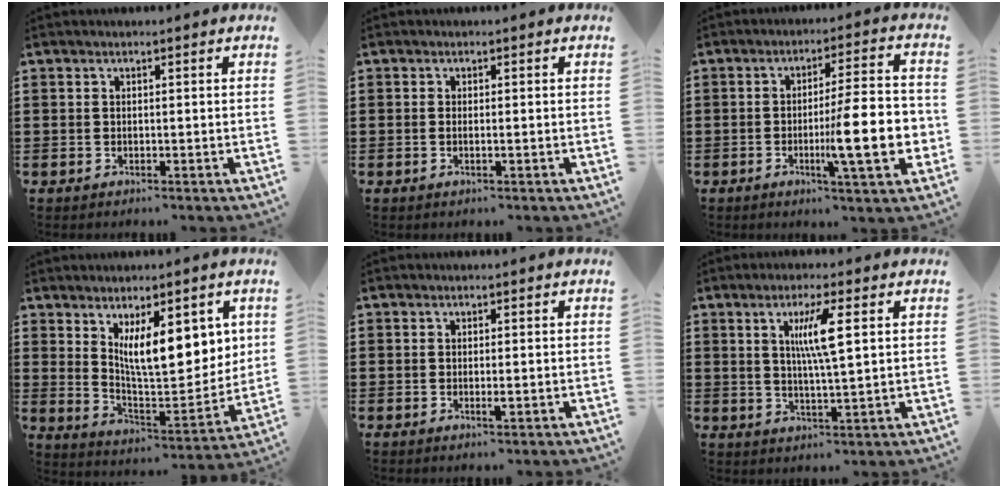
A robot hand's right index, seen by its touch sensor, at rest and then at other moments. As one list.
[{"total": 0.7, "force": [-0.3, 0.0, 0.7], "torque": [-0.012, -0.004, -0.005]}, {"total": 13.7, "force": [-2.7, 2.5, 13.2], "torque": [-0.190, -0.014, -0.049]}, {"total": 11.0, "force": [4.4, 3.9, 9.3], "torque": [-0.153, -0.017, 0.074]}, {"total": 1.3, "force": [-0.3, 0.1, 1.3], "torque": [-0.031, -0.006, -0.007]}, {"total": 6.2, "force": [1.7, 0.3, 5.9], "torque": [-0.118, -0.001, 0.024]}]